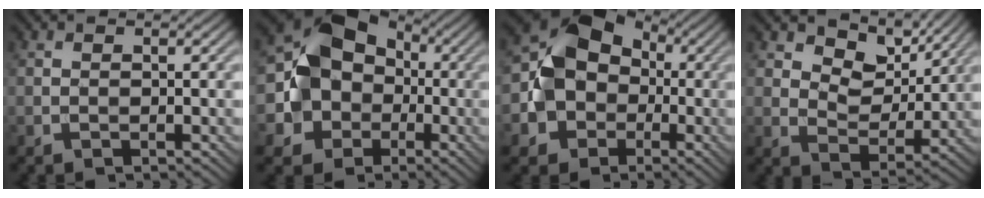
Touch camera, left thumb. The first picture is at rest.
{"total": 10.4, "force": [-0.4, 9.3, 4.6], "torque": [-0.079, -0.010, -0.031]}
{"total": 8.8, "force": [-0.9, 7.8, 4.1], "torque": [-0.074, -0.001, -0.027]}
{"total": 7.6, "force": [5.1, 4.5, 3.5], "torque": [-0.070, -0.005, 0.079]}